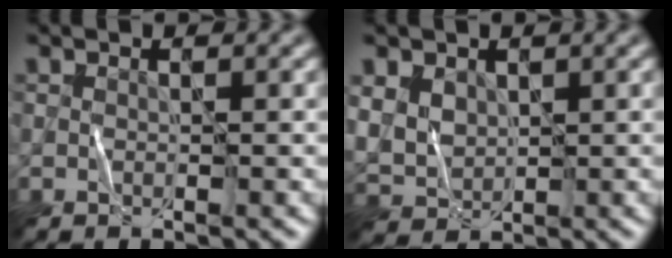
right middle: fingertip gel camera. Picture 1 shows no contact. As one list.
[{"total": 4.2, "force": [1.0, 3.5, 2.1], "torque": [-0.059, 0.000, 0.027]}]